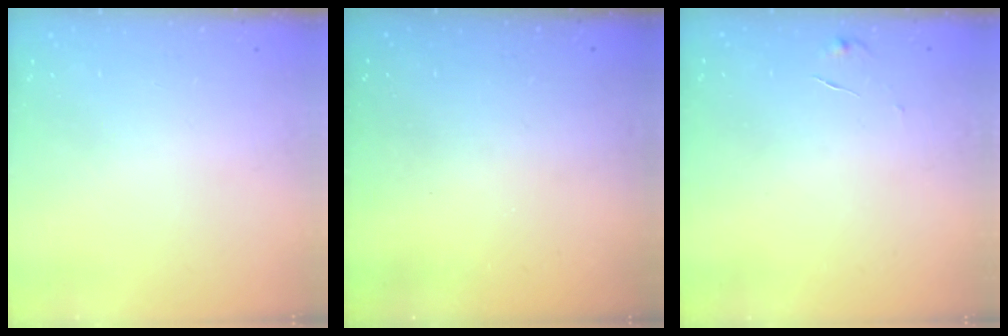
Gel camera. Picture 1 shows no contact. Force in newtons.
{"total": 2.9, "press": 2.8, "slide": 1.0}
{"total": 5.4, "press": 5.4, "slide": 0.3}